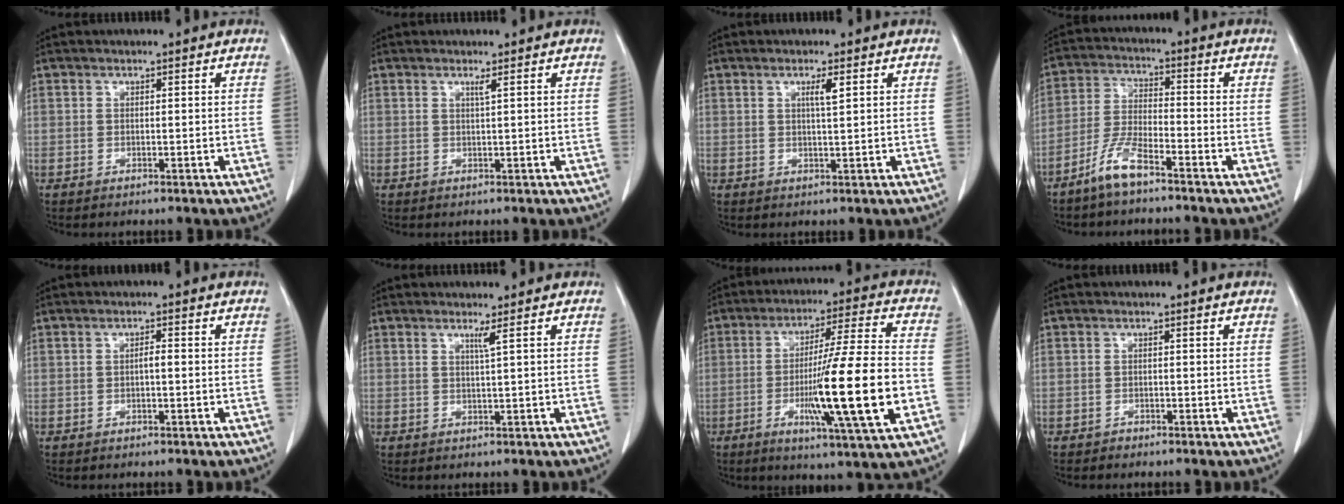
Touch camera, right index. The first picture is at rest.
{"total": 0.8, "force": [0.5, -0.3, 0.6], "torque": [-0.020, -0.006, 0.012]}
{"total": 2.1, "force": [0.9, -0.1, 1.9], "torque": [-0.035, -0.003, 0.015]}
{"total": 6.3, "force": [-4.7, 1.0, 4.1], "torque": [-0.097, -0.007, -0.097]}
{"total": 1.2, "force": [-0.2, 0.2, 1.2], "torque": [-0.019, 0.003, -0.003]}
{"total": 1.3, "force": [0.7, -0.6, 0.9], "torque": [-0.027, -0.010, 0.017]}
{"total": 17.6, "force": [-4.1, -0.2, 17.1], "torque": [-0.287, -0.015, -0.068]}
{"total": 0.5, "force": [-0.5, 0.2, -0.1], "torque": [-0.006, 0.000, -0.009]}